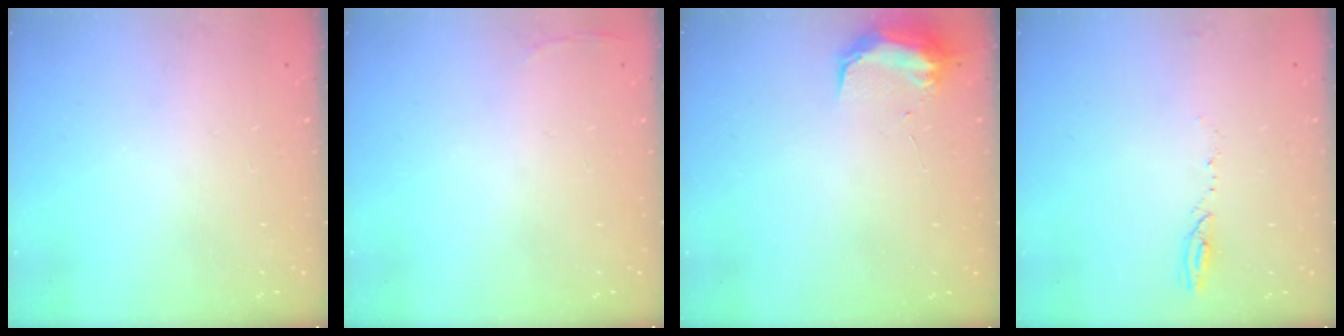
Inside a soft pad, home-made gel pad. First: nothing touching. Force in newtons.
{"total": 2.8, "press": 2.6, "slide": 0.9}
{"total": 9.8, "press": 9.7, "slide": 0.7}
{"total": 4.7, "press": 4.7, "slide": 0.5}